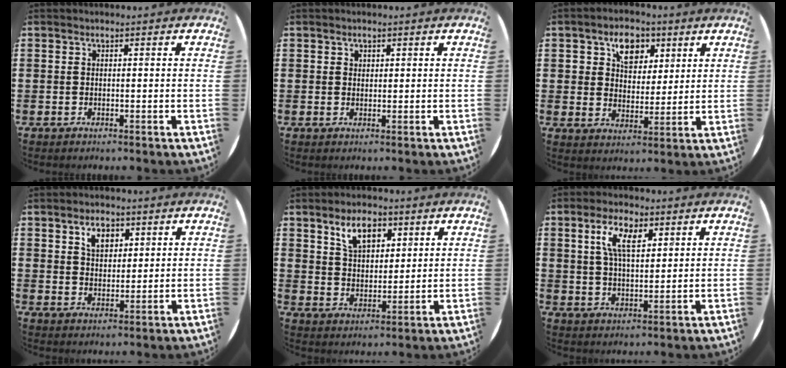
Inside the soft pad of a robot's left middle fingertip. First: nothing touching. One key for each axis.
{"total": 0.8, "fx": 0.6, "fy": 0.5, "fz": 0.1, "tx": 0.005, "ty": 0.000, "tz": 0.011}
{"total": 6.1, "fx": 3.6, "fy": 4.2, "fz": 2.7, "tx": -0.046, "ty": 0.011, "tz": 0.058}
{"total": 3.6, "fx": 2.2, "fy": 2.2, "fz": 1.8, "tx": -0.025, "ty": 0.001, "tz": 0.036}
{"total": 6.0, "fx": 3.9, "fy": 3.3, "fz": 3.2, "tx": -0.051, "ty": 0.002, "tz": 0.067}
{"total": 6.7, "fx": 3.7, "fy": 2.7, "fz": 4.9, "tx": -0.098, "ty": 0.008, "tz": 0.062}